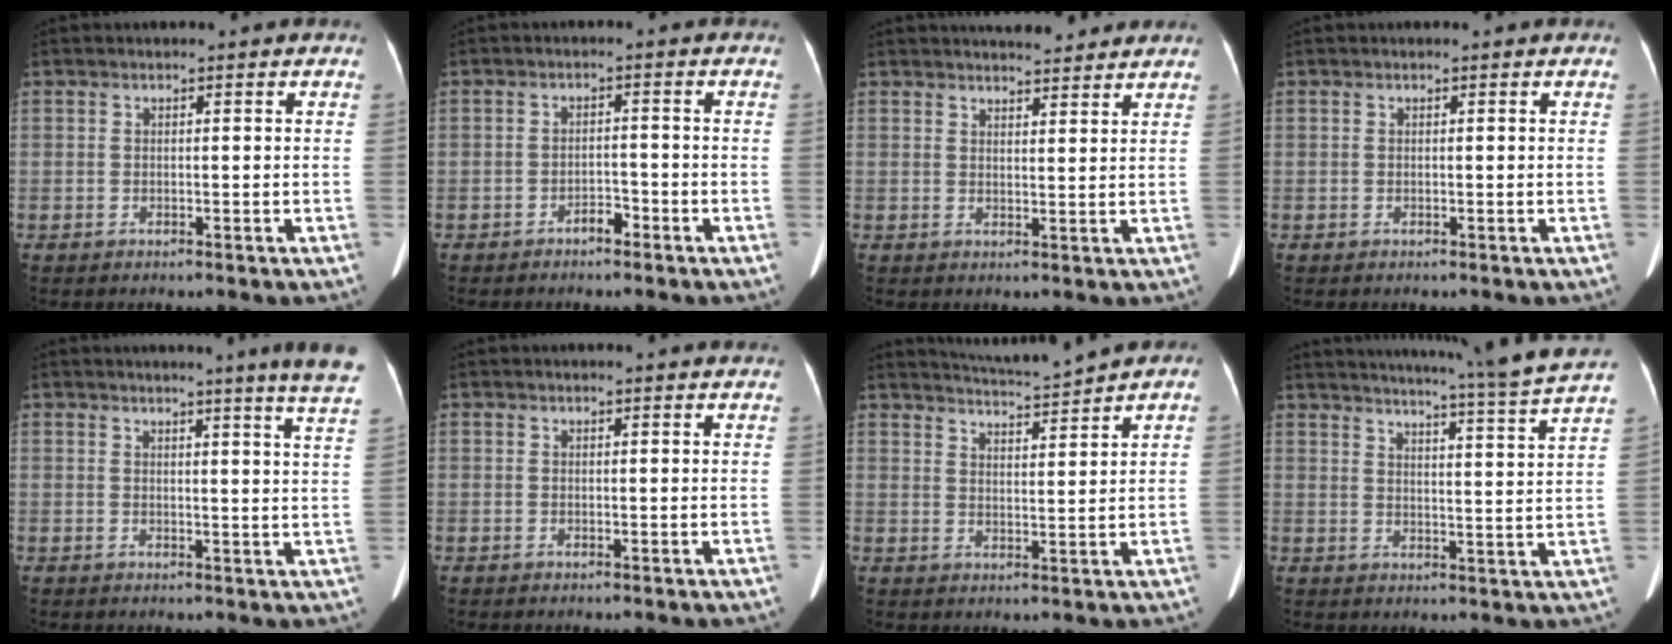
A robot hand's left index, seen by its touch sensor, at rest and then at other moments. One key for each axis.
{"total": 2.2, "fx": -1.8, "fy": 0.8, "fz": 1.1, "tx": -0.015, "ty": 0.003, "tz": -0.029}
{"total": 7.0, "fx": 6.5, "fy": 1.5, "fz": 2.0, "tx": -0.025, "ty": 0.013, "tz": 0.079}
{"total": 0.0}
{"total": 9.8, "fx": 8.4, "fy": -1.6, "fz": 4.8, "tx": -0.053, "ty": -0.047, "tz": 0.071}
{"total": 2.1, "fx": 2.0, "fy": -0.2, "fz": 0.5, "tx": -0.014, "ty": 0.003, "tz": 0.015}
{"total": 5.8, "fx": 5.6, "fy": -1.0, "fz": 0.9, "tx": -0.025, "ty": -0.002, "tz": 0.095}
{"total": 17.7, "fx": 15.9, "fy": -2.6, "fz": 7.3, "tx": -0.124, "ty": -0.058, "tz": 0.195}